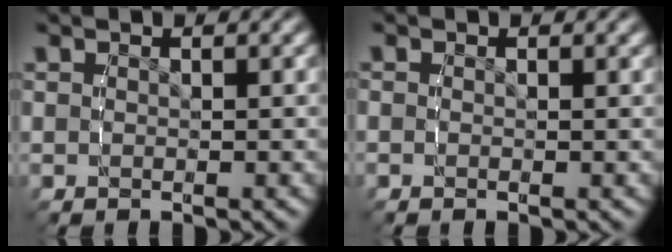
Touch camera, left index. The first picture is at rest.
{"total": 0.6, "force": [-0.4, 0.5, 0.1], "torque": [0.003, -0.004, -0.010]}